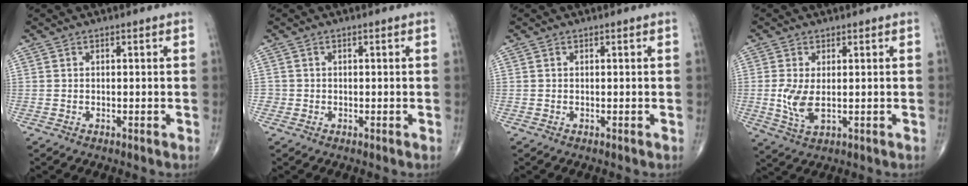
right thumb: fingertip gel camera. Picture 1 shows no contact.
{"total": 1.0, "force": [-0.3, 1.0, 0.0], "torque": [0.006, 0.006, -0.007]}
{"total": 0.0}
{"total": 5.8, "force": [-0.2, 2.9, 5.0], "torque": [-0.112, -0.013, 0.003]}